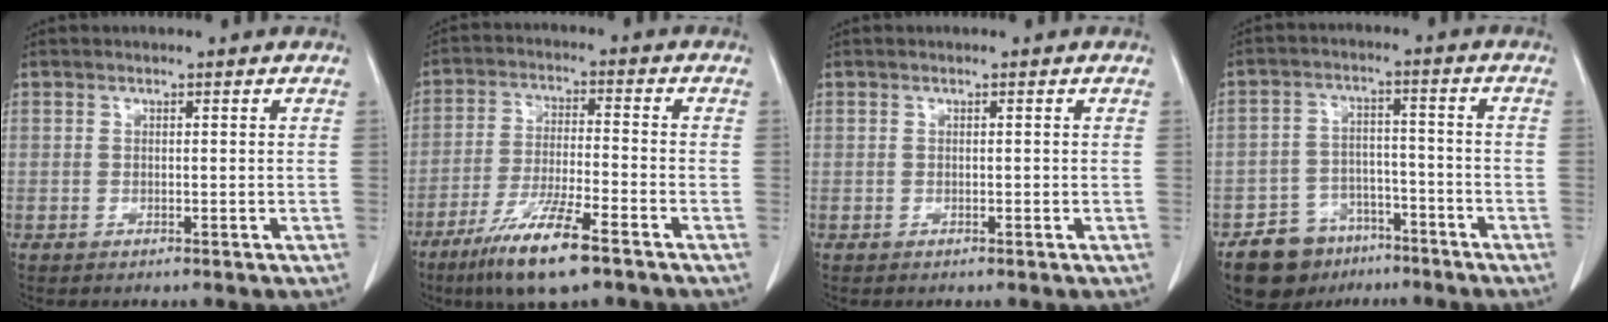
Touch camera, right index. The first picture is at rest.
{"total": 11.0, "force": [-7.1, 1.0, 8.4], "torque": [-0.165, -0.027, -0.127]}
{"total": 0.0}
{"total": 8.5, "force": [-6.0, 5.8, 1.9], "torque": [-0.030, 0.017, -0.094]}